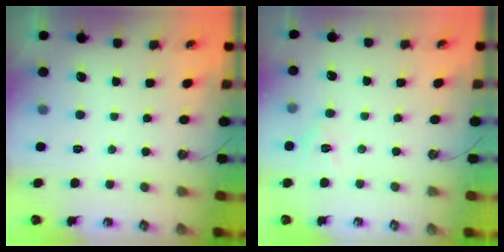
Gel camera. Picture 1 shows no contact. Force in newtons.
{"total": 3.2, "press": 3.2, "slide": 0.4}